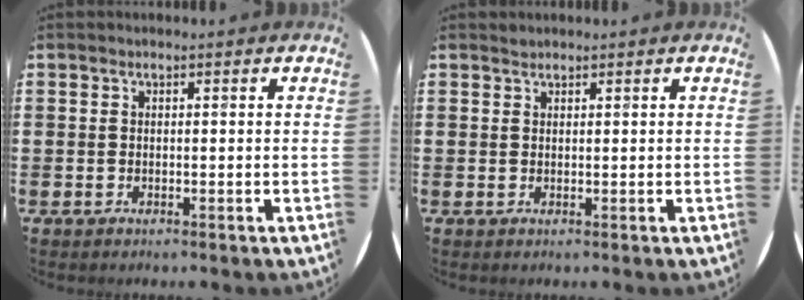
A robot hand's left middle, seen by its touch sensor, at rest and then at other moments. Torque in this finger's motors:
{"motor_torque": [0.97, -0.99, 0.30, 0.11]}